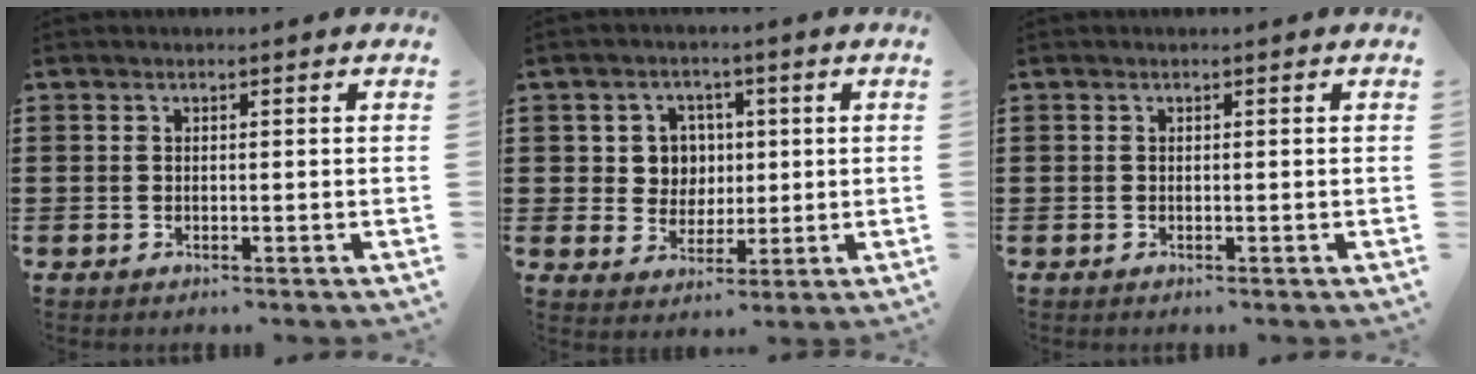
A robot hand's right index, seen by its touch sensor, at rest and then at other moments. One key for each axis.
{"total": 5.2, "fx": 1.1, "fy": 5.0, "fz": 1.3, "tx": -0.050, "ty": 0.018, "tz": 0.017}
{"total": 0.0}